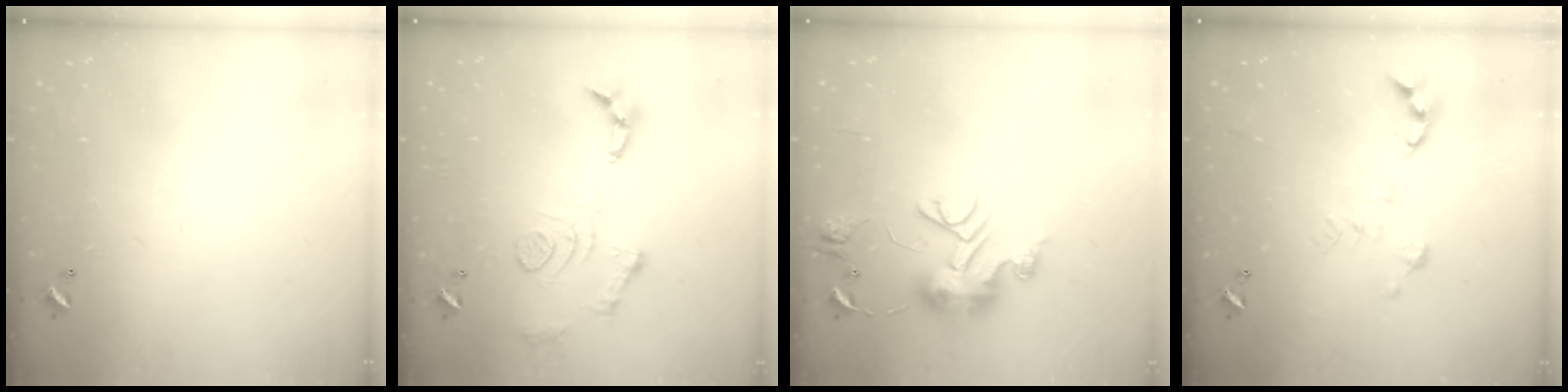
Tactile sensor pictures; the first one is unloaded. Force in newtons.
{"total": 12.5, "press": 12.5, "slide": 1.1}
{"total": 10.8, "press": 10.8, "slide": 1.2}
{"total": 0.0}